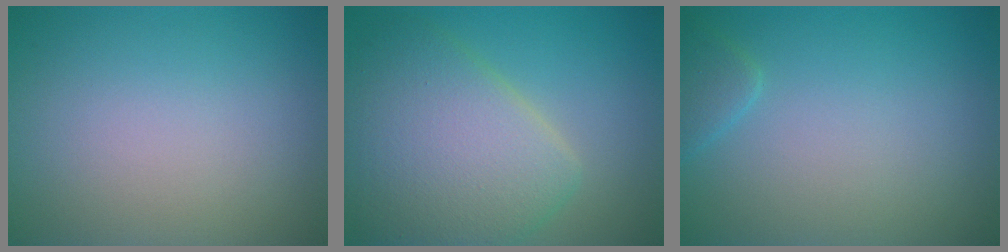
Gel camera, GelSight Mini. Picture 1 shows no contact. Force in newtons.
{"total": 8.1, "press": 8.1, "slide": 0.2}
{"total": 1.4, "press": 1.4, "slide": 0.1}